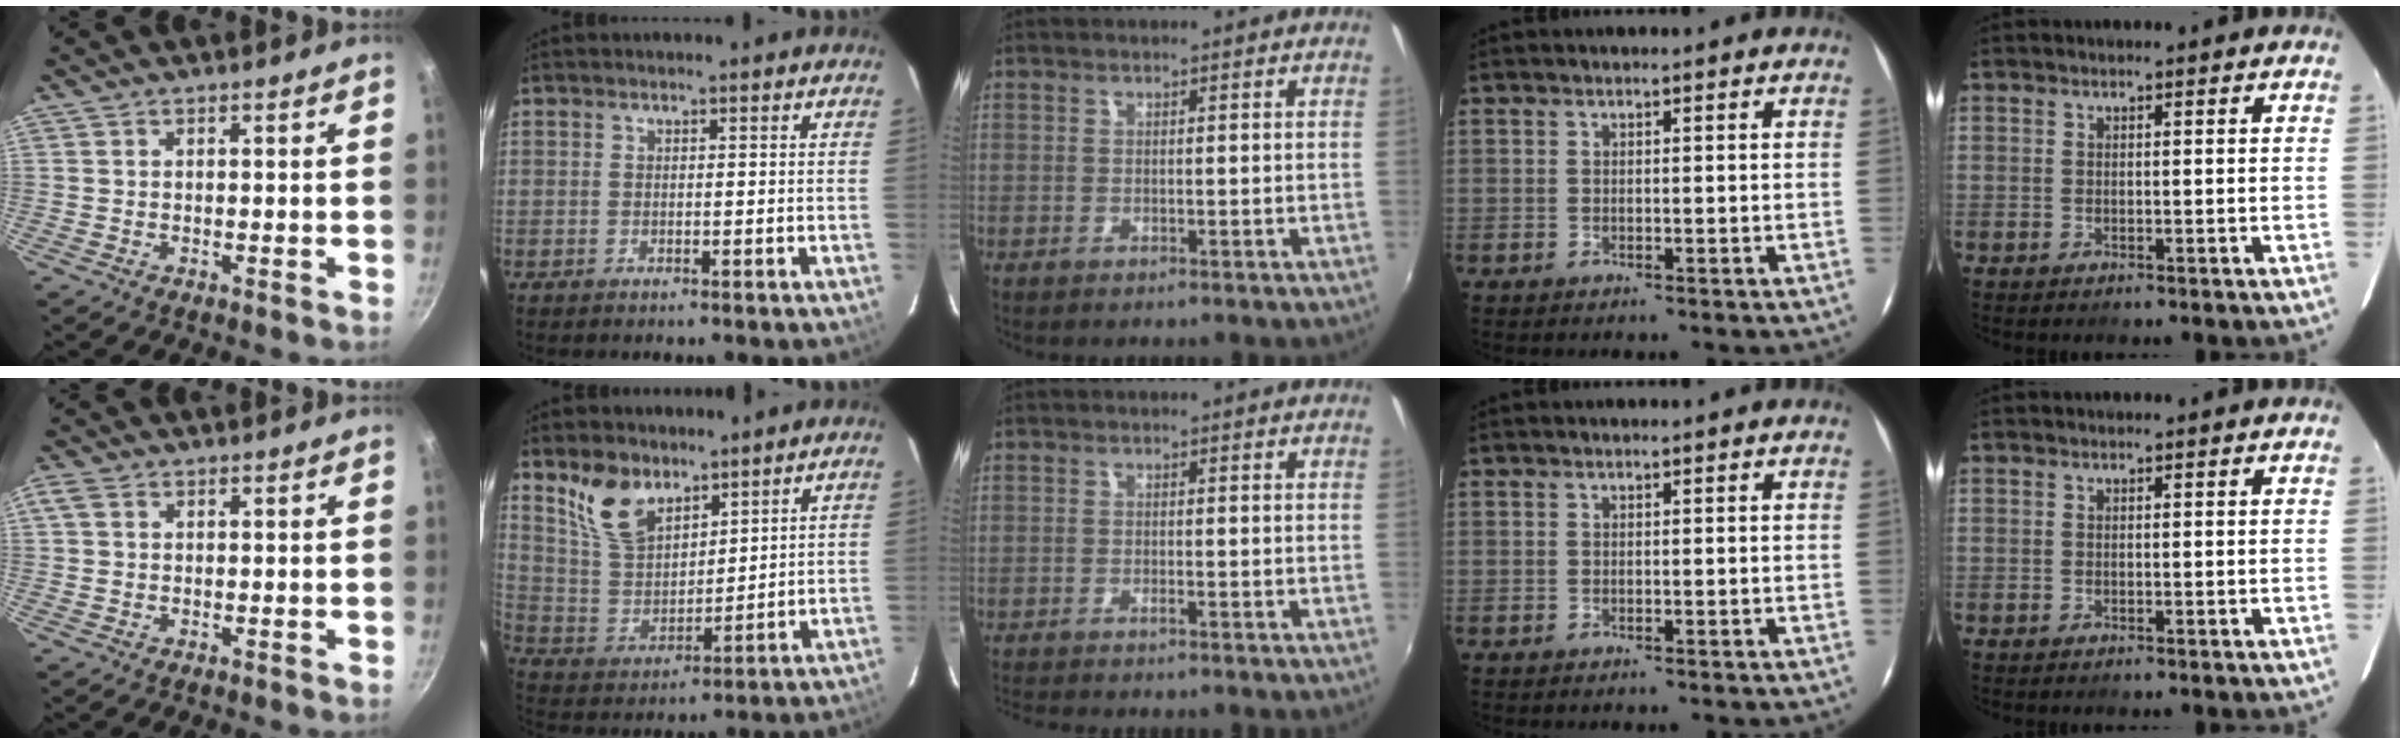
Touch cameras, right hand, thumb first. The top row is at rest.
{"thumb": {"total": 2.4, "force": [0.6, 1.8, 1.4], "torque": [-0.028, 0.005, 0.009]}, "index": {"total": 10.9, "force": [7.5, 5.6, 5.6], "torque": [-0.112, 0.012, 0.158]}, "middle": {"total": 2.4, "force": [-2.2, -0.1, 1.0], "torque": [-0.028, -0.009, -0.044]}}